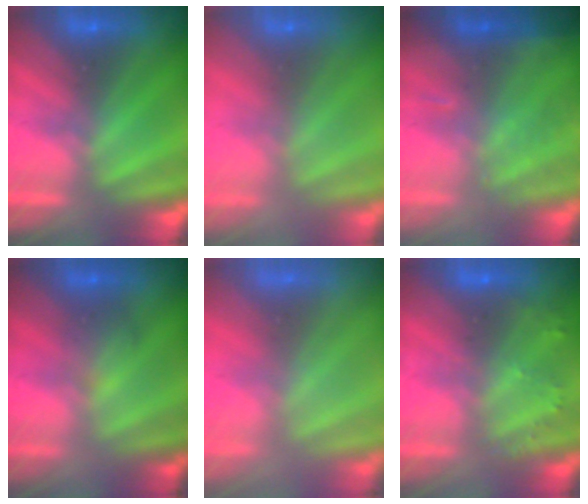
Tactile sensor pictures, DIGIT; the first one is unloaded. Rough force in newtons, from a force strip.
{"total": 7.8}
{"total": 2.5}
{"total": 1.9}
{"total": 6.1}
{"total": 2.3}